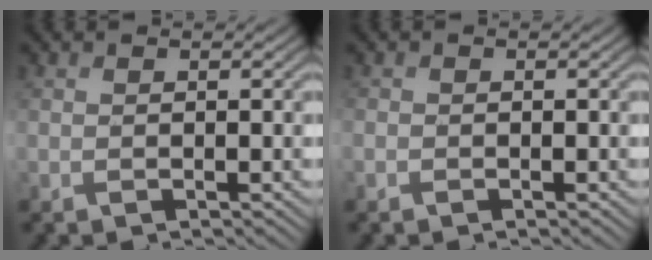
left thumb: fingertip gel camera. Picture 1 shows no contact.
{"total": 0.7, "force": [-0.5, 0.5, 0.1], "torque": [-0.004, -0.003, -0.010]}